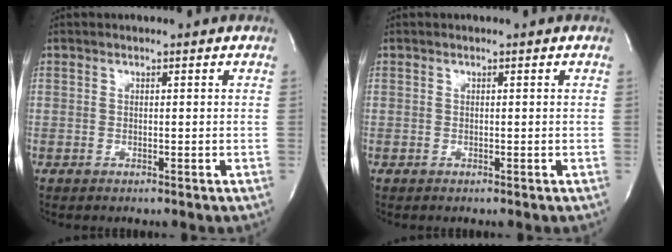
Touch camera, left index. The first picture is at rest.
{"total": 0.0}